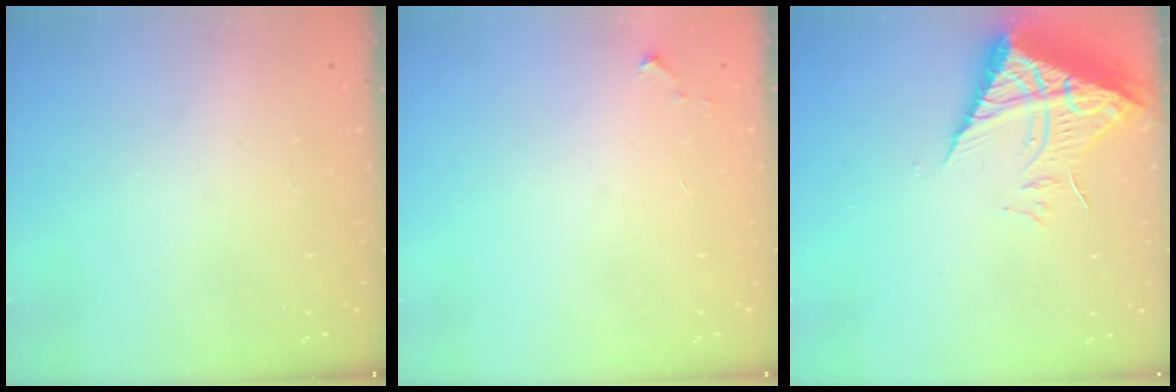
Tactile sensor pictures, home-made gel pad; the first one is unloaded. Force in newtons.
{"total": 2.6, "press": 2.6, "slide": 0.4}
{"total": 9.7, "press": 9.6, "slide": 0.8}